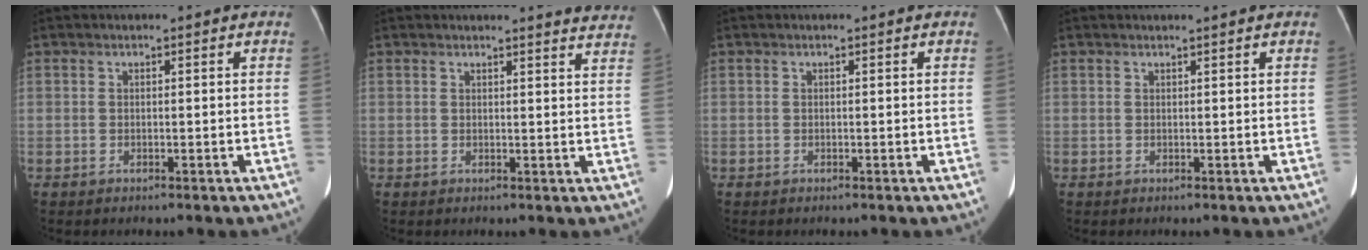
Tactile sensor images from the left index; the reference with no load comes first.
{"total": 8.6, "force": [8.5, 0.3, 1.2], "torque": [0.007, -0.043, 0.062]}
{"total": 0.0}
{"total": 1.3, "force": [1.1, -0.2, 0.5], "torque": [-0.010, 0.006, 0.020]}